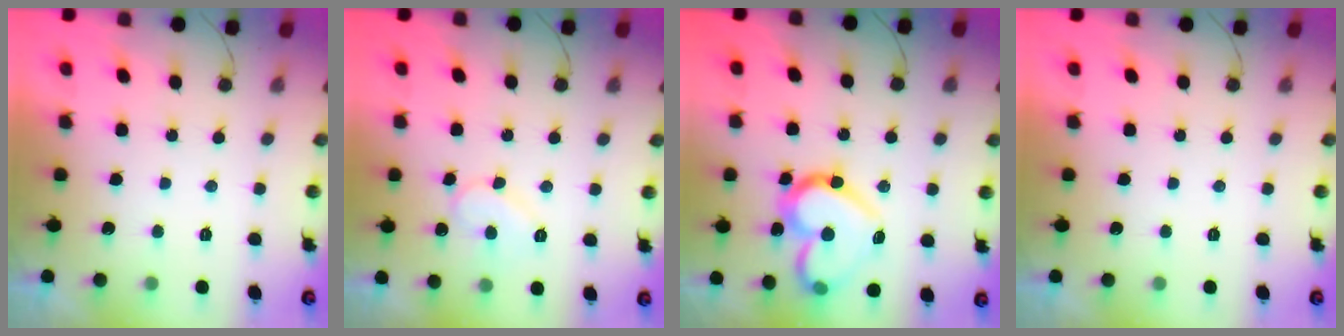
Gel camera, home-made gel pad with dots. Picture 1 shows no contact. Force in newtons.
{"total": 8.7, "press": 8.6, "slide": 0.8}
{"total": 17.2, "press": 17.2, "slide": 1.2}
{"total": 0.0}